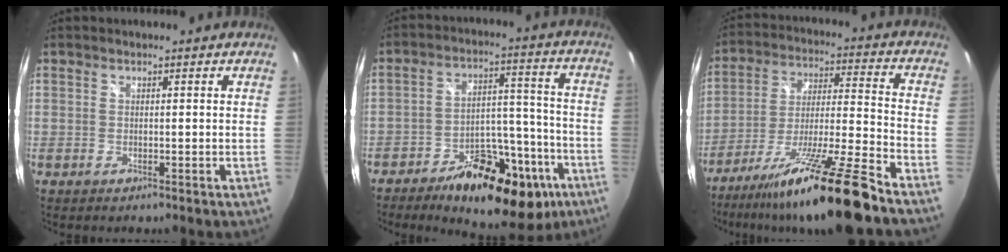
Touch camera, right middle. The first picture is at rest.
{"total": 26.3, "force": [-16.7, 11.3, 16.9], "torque": [-0.244, 0.021, -0.231]}
{"total": 18.4, "force": [-14.3, -1.5, 11.5], "torque": [-0.207, -0.022, -0.242]}